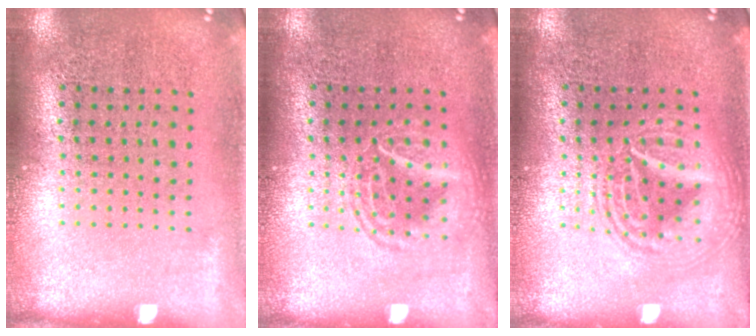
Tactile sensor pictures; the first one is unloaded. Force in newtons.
{"total": 1.1, "press": 1.1, "slide": 0.2}
{"total": 1.8, "press": 1.8, "slide": 0.2}